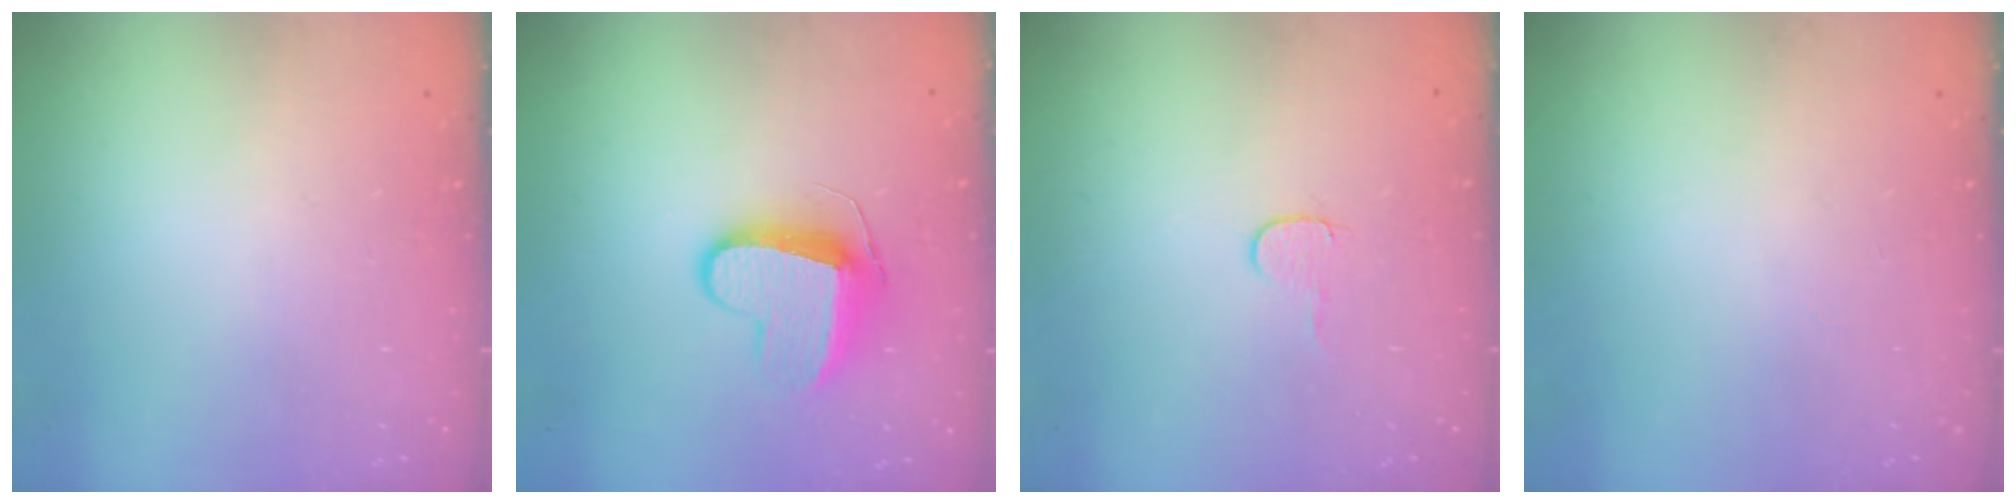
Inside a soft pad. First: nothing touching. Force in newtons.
{"total": 10.4, "press": 10.4, "slide": 0.5}
{"total": 4.4, "press": 4.4, "slide": 0.3}
{"total": 0.0}